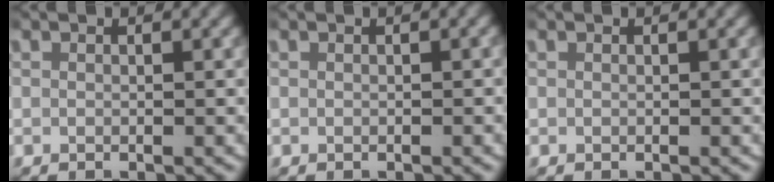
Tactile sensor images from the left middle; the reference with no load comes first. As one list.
[{"total": 0.0}, {"total": 0.0}]